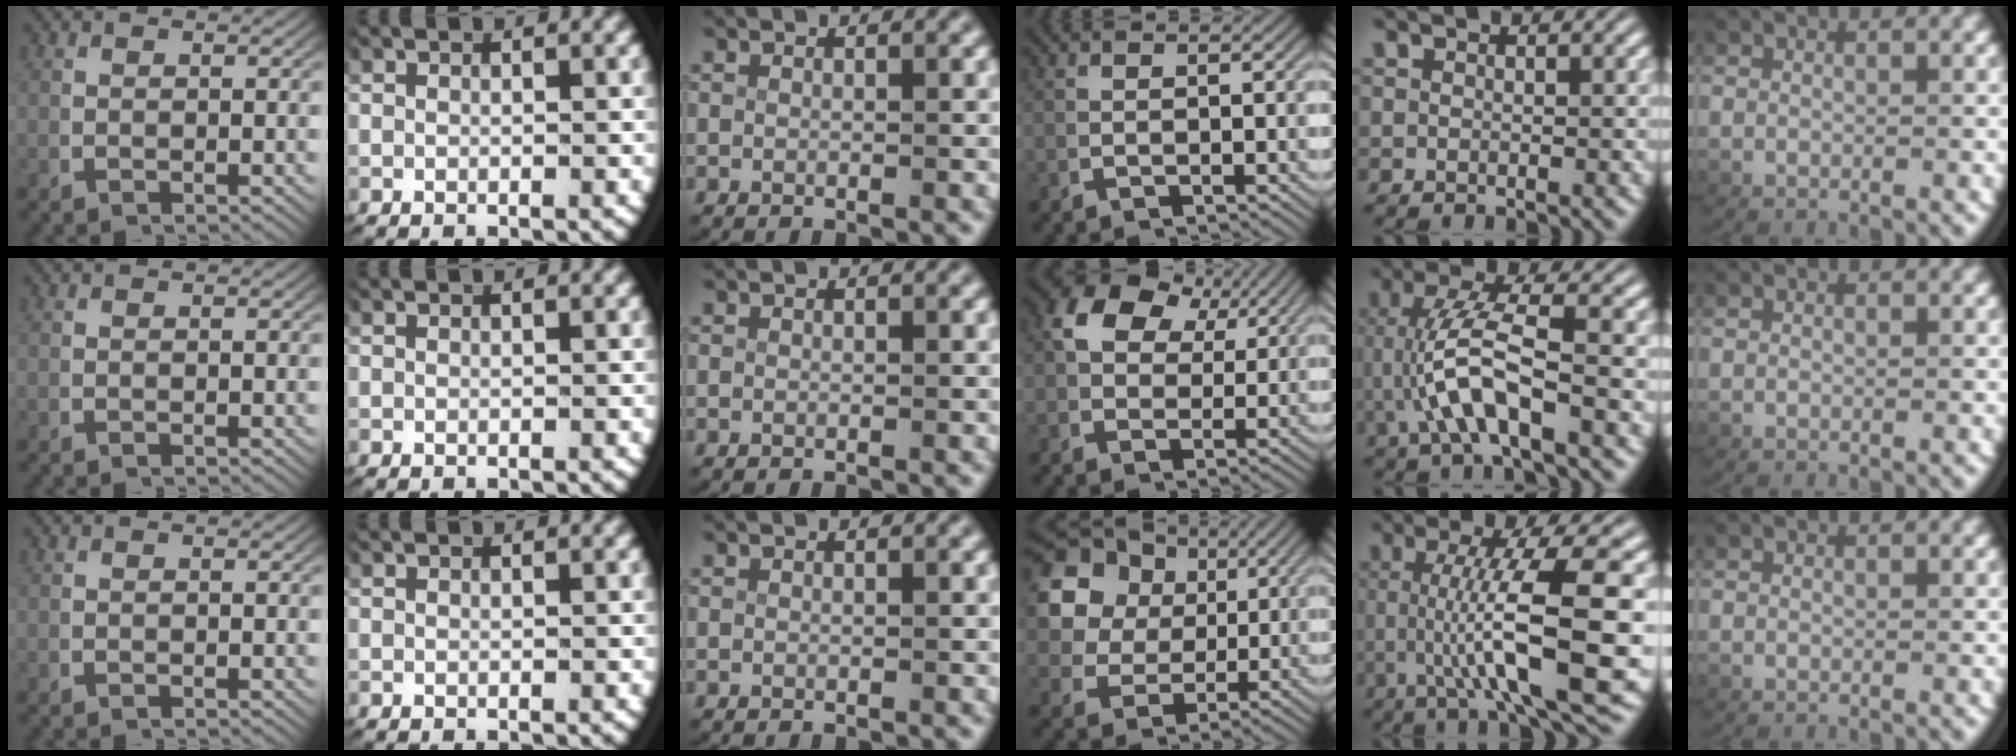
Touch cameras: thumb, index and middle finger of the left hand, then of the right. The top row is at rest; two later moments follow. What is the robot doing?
{"motion": "grasp_and_lifting", "object": "card"}